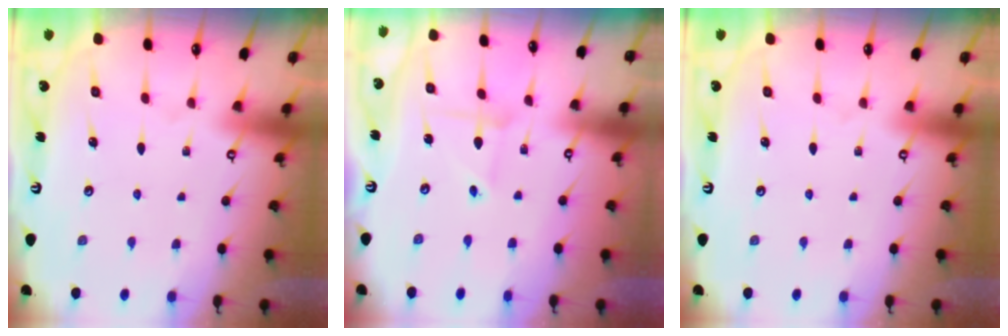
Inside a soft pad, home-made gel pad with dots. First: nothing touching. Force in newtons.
{"total": 2.6, "press": 2.6, "slide": 0.2}
{"total": 0.0}